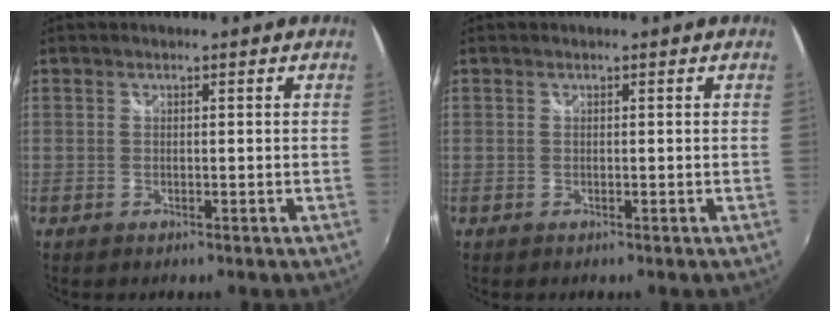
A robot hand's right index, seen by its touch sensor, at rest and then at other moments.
{"total": 0.0}